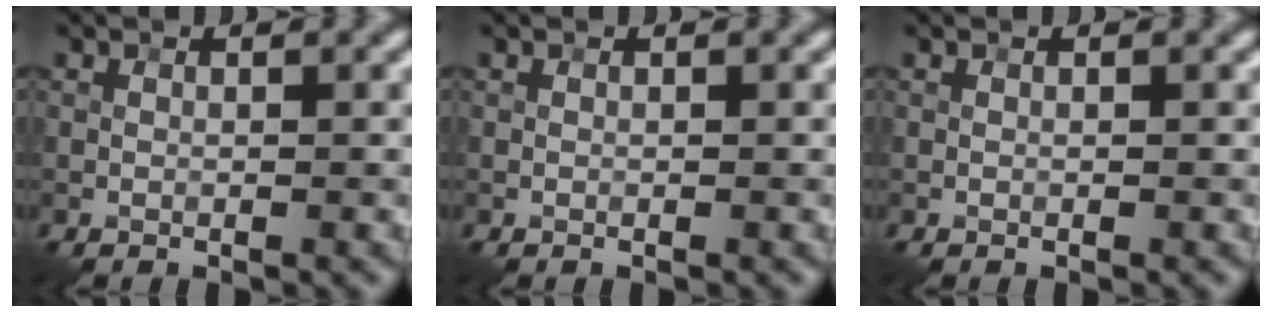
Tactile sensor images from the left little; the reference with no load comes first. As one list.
[{"total": 0.0}, {"total": 0.0}]